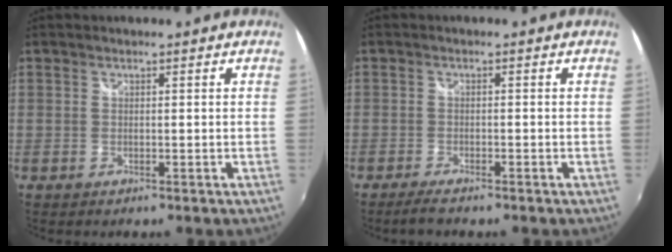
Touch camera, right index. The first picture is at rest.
{"total": 3.3, "force": [-2.8, 0.6, 1.8], "torque": [-0.046, -0.010, -0.052]}